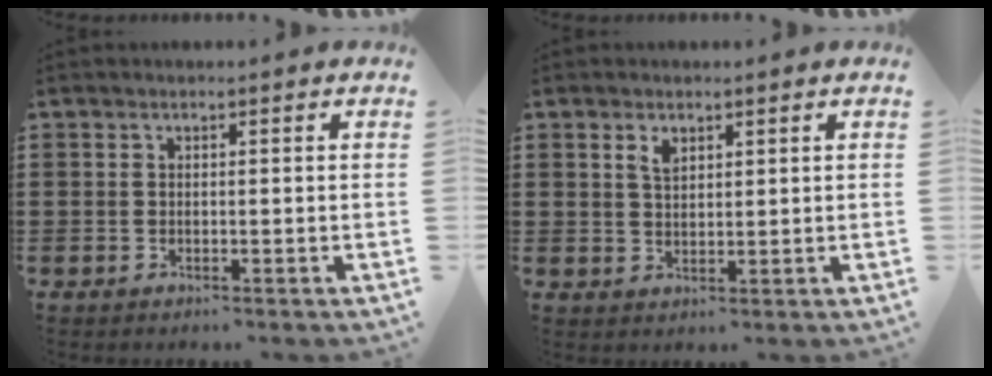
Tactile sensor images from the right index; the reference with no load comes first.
{"total": 2.2, "force": [1.4, 1.1, 1.2], "torque": [-0.029, 0.004, 0.025]}